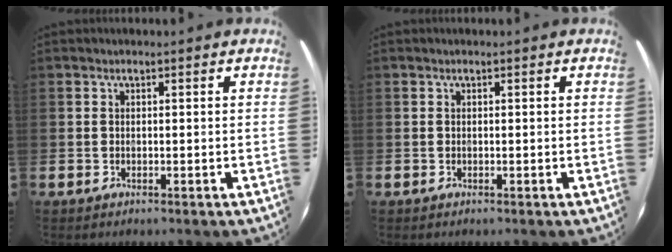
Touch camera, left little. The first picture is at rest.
{"total": 0.0}